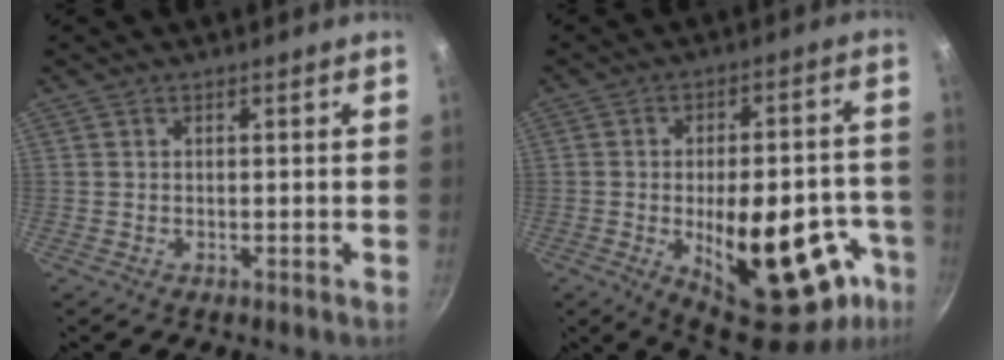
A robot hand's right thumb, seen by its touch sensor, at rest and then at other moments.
{"total": 26.7, "force": [-8.9, 12.2, 22.0], "torque": [-0.245, 0.024, -0.101]}